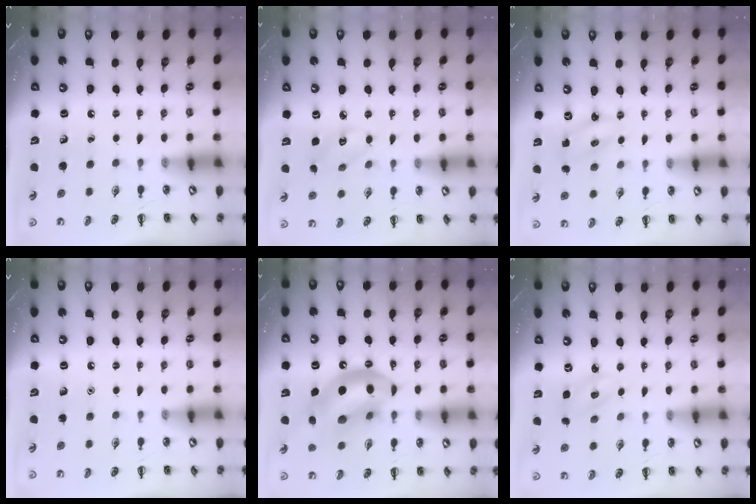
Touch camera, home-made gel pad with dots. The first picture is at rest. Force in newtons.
{"total": 3.1, "press": 3.1, "slide": 0.5}
{"total": 2.2, "press": 2.1, "slide": 0.6}
{"total": 1.6, "press": 1.6, "slide": 0.1}
{"total": 16.1, "press": 15.5, "slide": 4.2}
{"total": 2.8, "press": 2.7, "slide": 0.7}